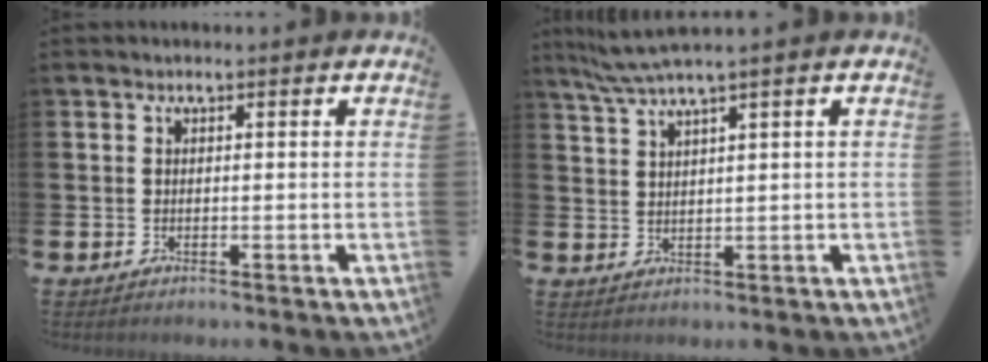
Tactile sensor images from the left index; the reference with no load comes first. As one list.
[{"total": 3.5, "force": [2.9, -0.6, 1.9], "torque": [-0.052, -0.005, 0.053]}]